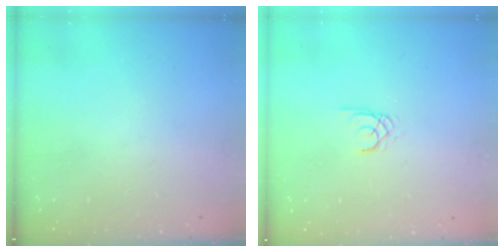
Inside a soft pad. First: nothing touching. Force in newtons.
{"total": 1.5, "press": 1.5, "slide": 0.1}